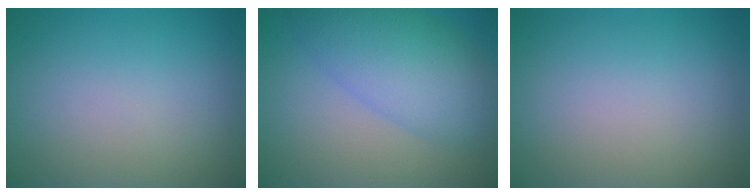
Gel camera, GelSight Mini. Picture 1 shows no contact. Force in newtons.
{"total": 7.0, "press": 7.0, "slide": 0.2}
{"total": 0.0}